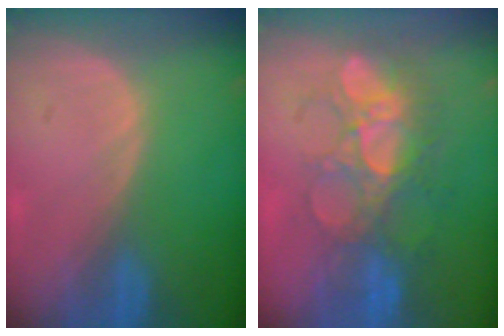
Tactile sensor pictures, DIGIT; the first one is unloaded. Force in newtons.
{"total": 8.6, "press": 8.3, "slide": 2.2}